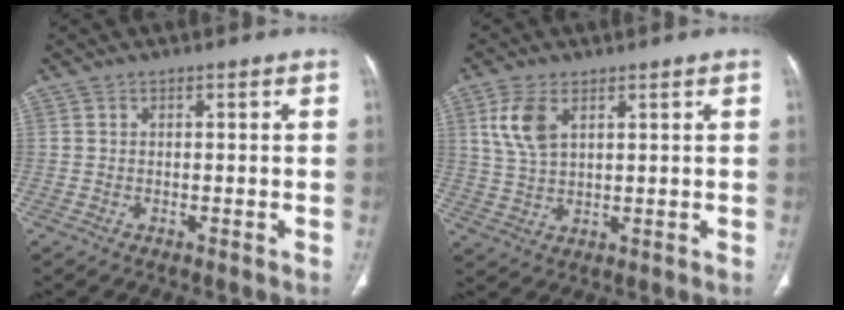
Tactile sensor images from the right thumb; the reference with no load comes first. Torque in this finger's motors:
{"motor_torque": [-0.25, 0.30, 0.03, -0.03, 0.04]}